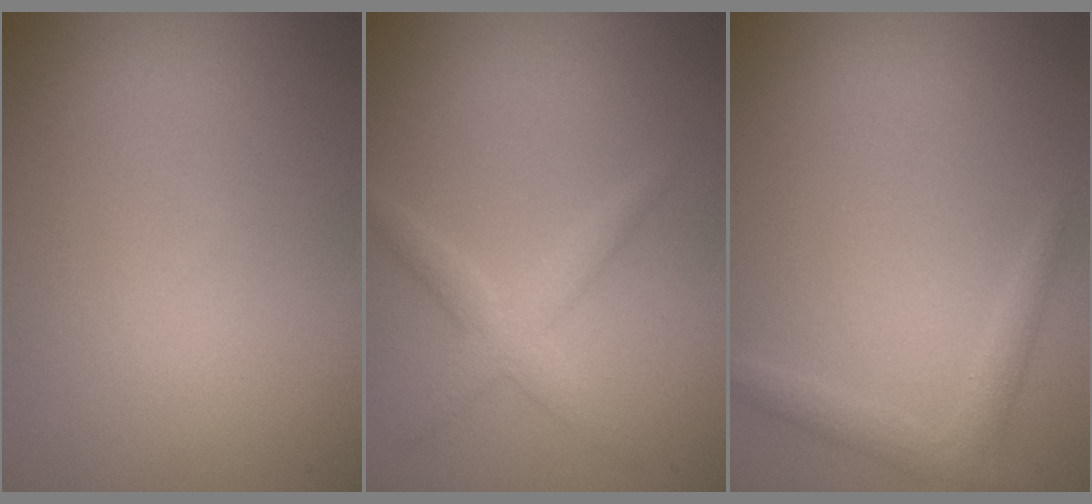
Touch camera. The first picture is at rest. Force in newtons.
{"total": 2.3, "press": 2.3, "slide": 0.0}
{"total": 1.8, "press": 1.7, "slide": 0.1}